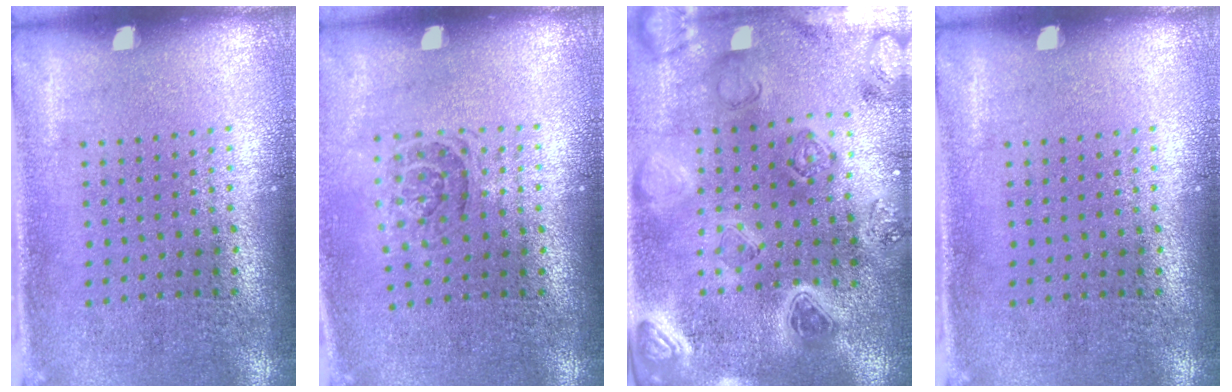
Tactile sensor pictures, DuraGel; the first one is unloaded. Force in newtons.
{"total": 1.2, "press": 1.0, "slide": 0.6}
{"total": 2.9, "press": 2.9, "slide": 0.7}
{"total": 0.0}